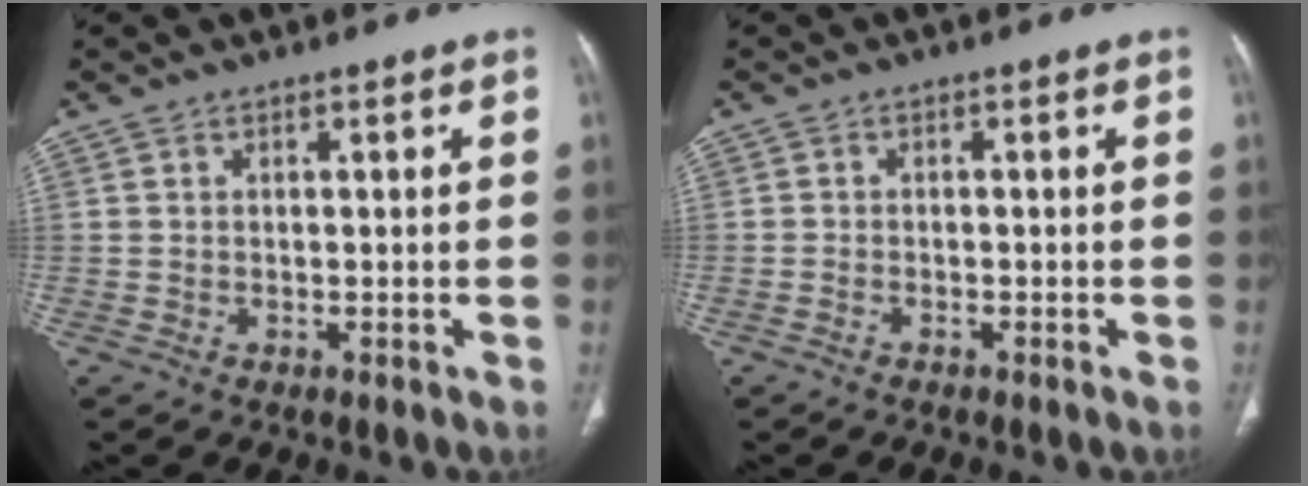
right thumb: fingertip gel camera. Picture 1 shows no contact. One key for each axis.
{"total": 0.6, "fx": -0.6, "fy": 0.1, "fz": 0.0, "tx": -0.005, "ty": 0.004, "tz": -0.013}